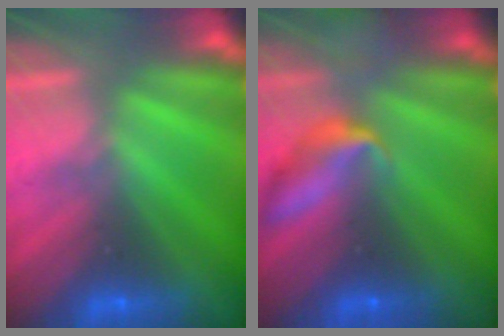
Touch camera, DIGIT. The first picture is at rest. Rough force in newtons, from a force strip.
{"total": 8.0}